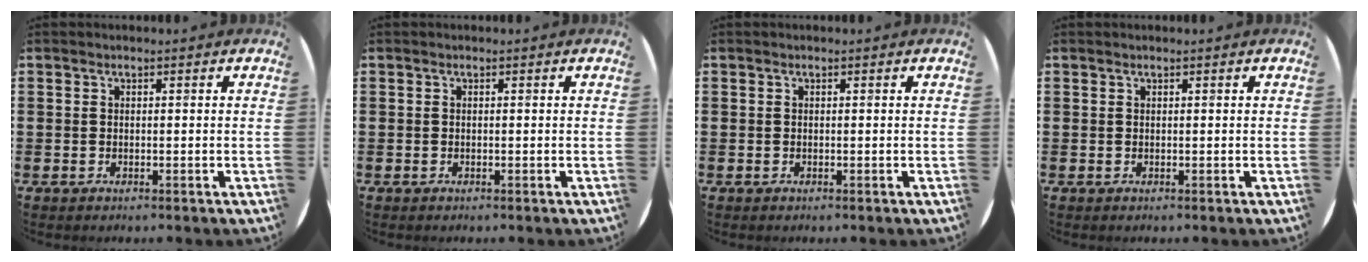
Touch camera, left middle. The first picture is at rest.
{"total": 0.0}
{"total": 0.0}
{"total": 0.0}